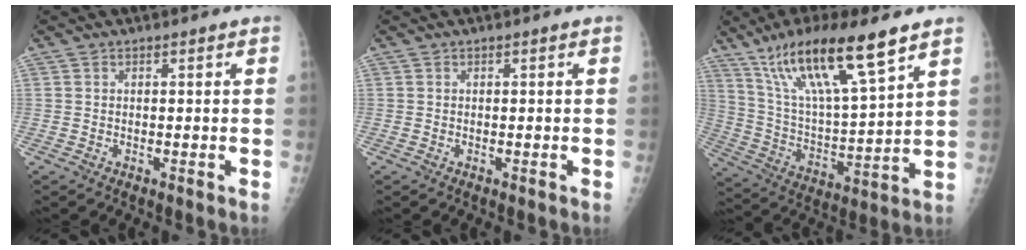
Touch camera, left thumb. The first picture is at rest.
{"total": 0.0}
{"total": 20.0, "force": [12.8, 3.6, 14.9], "torque": [-0.261, -0.043, 0.241]}